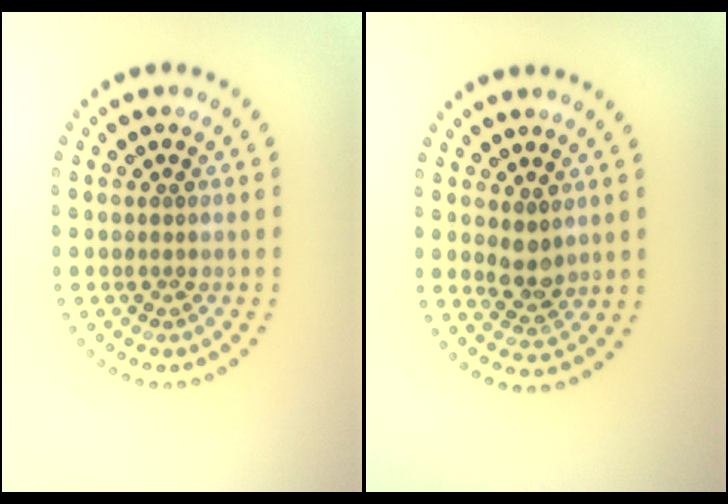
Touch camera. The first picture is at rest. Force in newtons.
{"total": 2.1, "press": 1.9, "slide": 0.8}